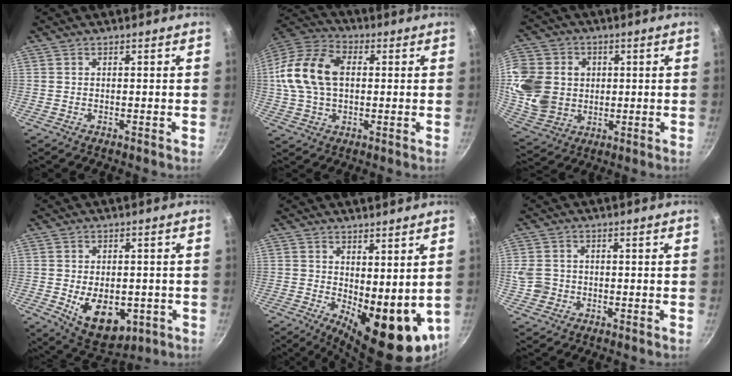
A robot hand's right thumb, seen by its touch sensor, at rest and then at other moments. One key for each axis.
{"total": 16.1, "fx": 1.8, "fy": 10.7, "fz": 11.9, "tx": -0.223, "ty": 0.028, "tz": 0.021}
{"total": 17.2, "fx": 1.5, "fy": 14.5, "fz": 9.2, "tx": -0.174, "ty": -0.001, "tz": 0.035}
{"total": 12.1, "fx": -2.9, "fy": 7.7, "fz": 8.8, "tx": -0.098, "ty": -0.007, "tz": -0.021}
{"total": 13.6, "fx": 0.8, "fy": 5.9, "fz": 12.3, "tx": -0.136, "ty": -0.030, "tz": 0.030}
{"total": 4.8, "fx": -0.7, "fy": 4.2, "fz": 2.2, "tx": -0.036, "ty": 0.005, "tz": -0.016}